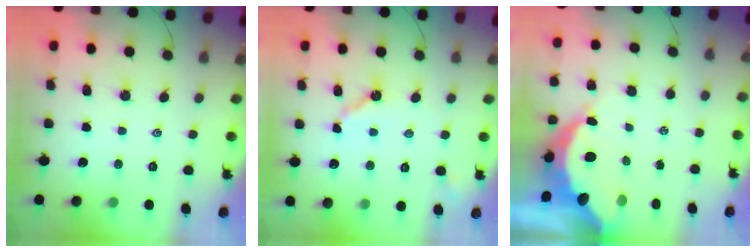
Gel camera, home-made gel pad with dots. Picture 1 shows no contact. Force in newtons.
{"total": 5.1, "press": 5.1, "slide": 0.3}
{"total": 13.9, "press": 13.8, "slide": 1.6}